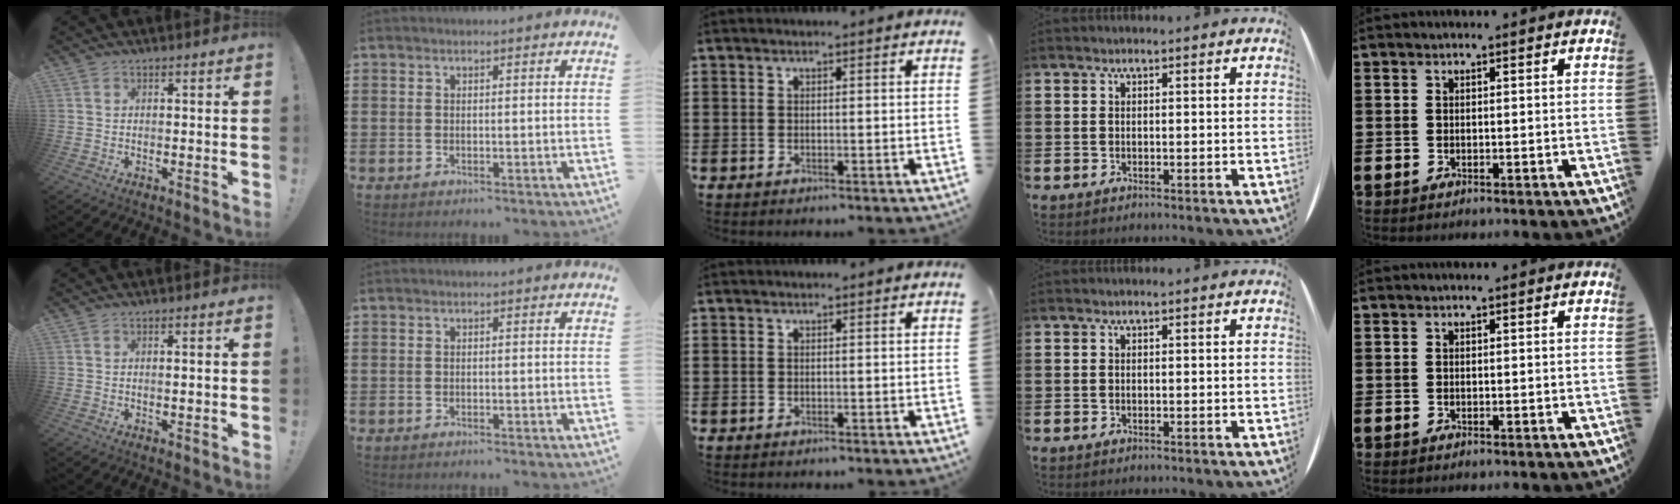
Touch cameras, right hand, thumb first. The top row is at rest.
{"thumb": {"total": 1.0, "force": [0.0, -0.2, 1.0], "torque": [-0.012, -0.002, -0.003]}, "index": {"total": 0.6, "force": [-0.6, 0.0, 0.1], "torque": [-0.004, -0.002, -0.013]}}